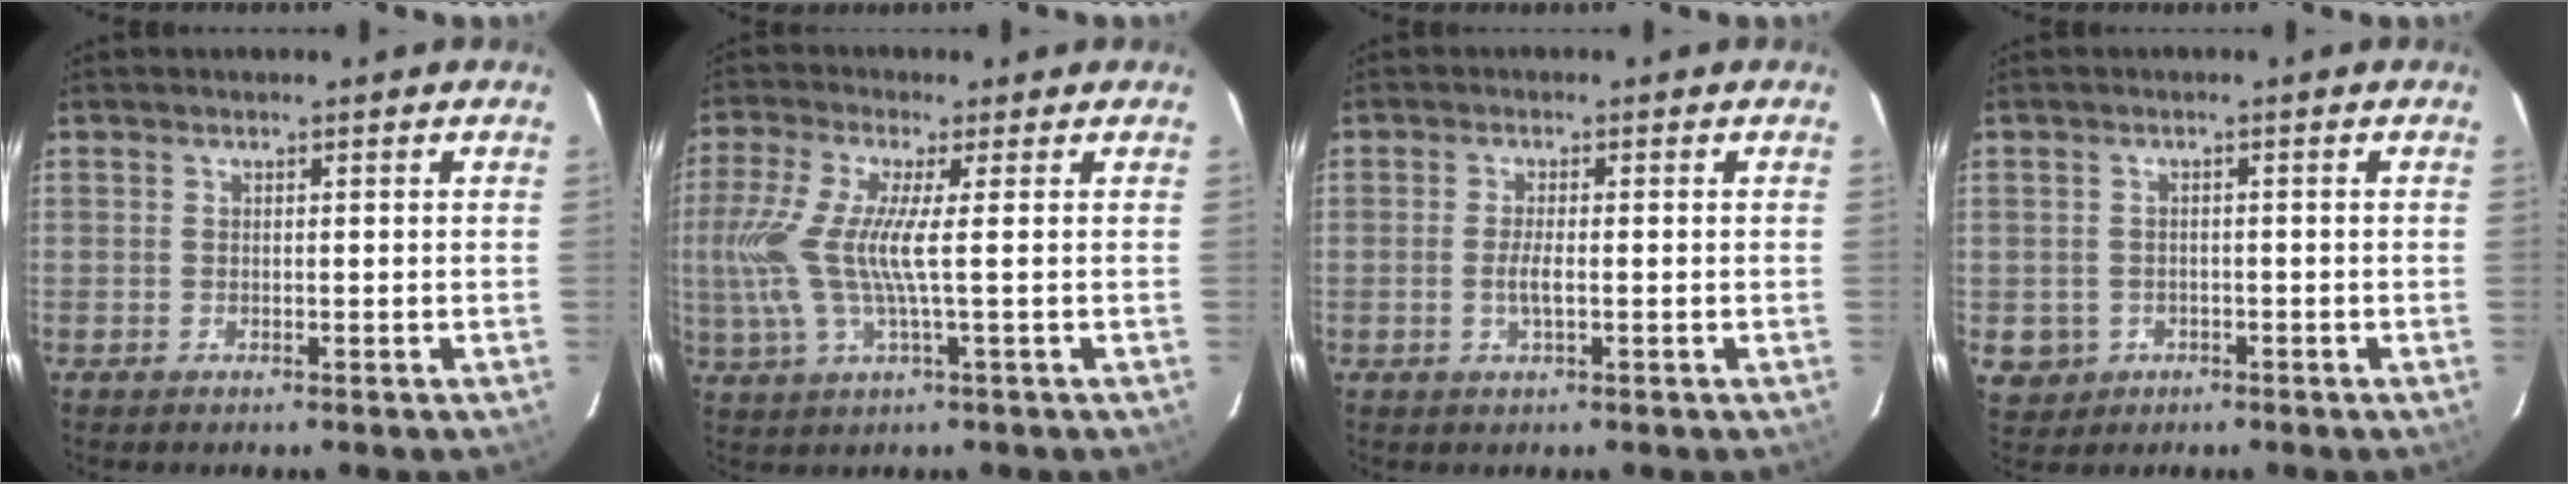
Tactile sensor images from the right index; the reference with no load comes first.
{"total": 10.3, "force": [0.0, 0.2, 10.3], "torque": [-0.213, -0.006, 0.002]}
{"total": 2.5, "force": [-0.5, 0.5, 2.4], "torque": [-0.048, -0.005, -0.009]}
{"total": 4.7, "force": [-1.2, 4.5, 0.9], "torque": [-0.026, 0.008, -0.006]}